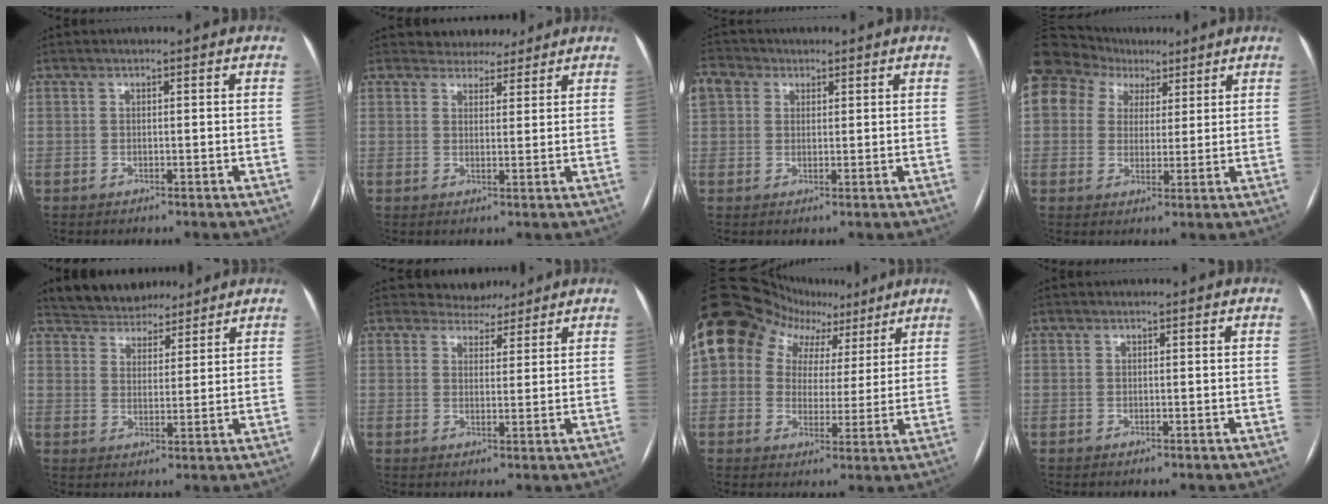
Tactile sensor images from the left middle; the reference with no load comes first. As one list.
[{"total": 4.7, "force": [4.2, 2.0, 0.4], "torque": [0.001, 0.006, 0.057]}, {"total": 7.7, "force": [3.9, 5.6, 3.5], "torque": [-0.096, 0.036, 0.078]}, {"total": 23.5, "force": [11.8, 17.9, 9.7], "torque": [-0.307, 0.109, 0.223]}, {"total": 8.2, "force": [7.5, 3.1, 1.2], "torque": [-0.013, 0.015, 0.118]}, {"total": 4.0, "force": [3.7, 1.7, -0.2], "torque": [0.004, 0.002, 0.052]}, {"total": 19.0, "force": [10.0, 14.4, 7.4], "torque": [-0.165, 0.088, 0.160]}, {"total": 0.0}]